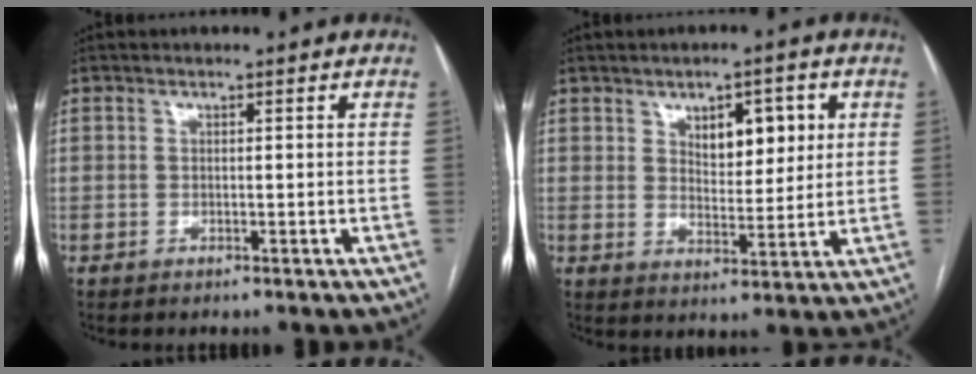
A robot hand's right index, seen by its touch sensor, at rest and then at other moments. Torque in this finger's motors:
{"motor_torque": [0.68, 0.56, 0.13, 0.05]}